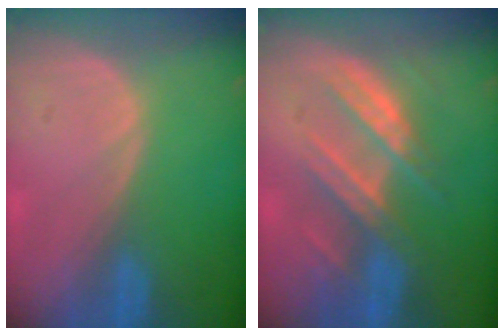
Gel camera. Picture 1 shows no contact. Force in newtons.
{"total": 7.7, "press": 7.2, "slide": 2.8}